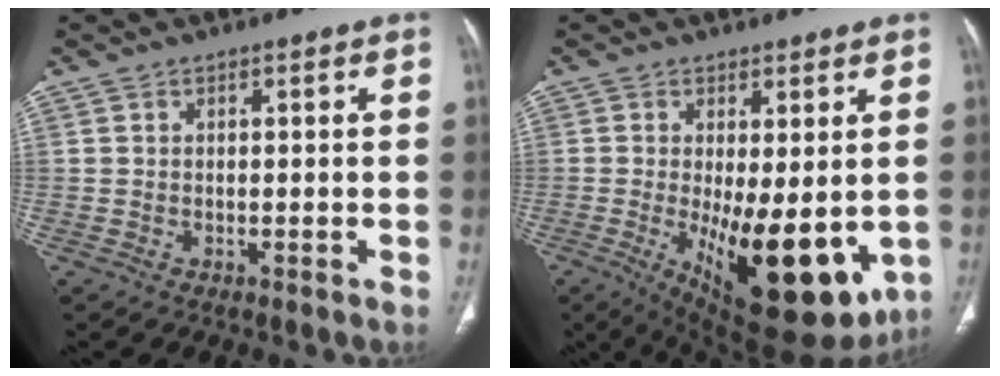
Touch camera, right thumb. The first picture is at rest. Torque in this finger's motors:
{"motor_torque": [1.55, 3.45, 0.12, 0.08, 0.46]}